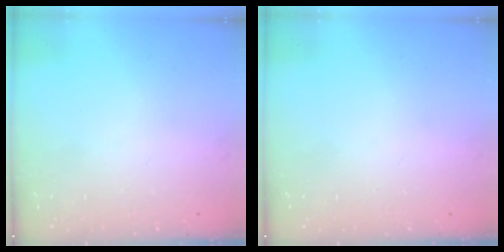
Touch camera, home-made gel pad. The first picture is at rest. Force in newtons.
{"total": 0.0}